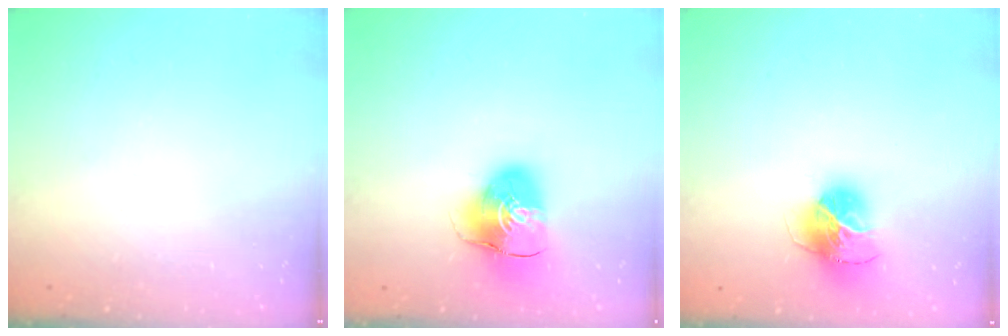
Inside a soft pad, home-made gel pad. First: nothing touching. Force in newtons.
{"total": 10.6, "press": 10.5, "slide": 1.5}
{"total": 15.1, "press": 15.0, "slide": 1.5}